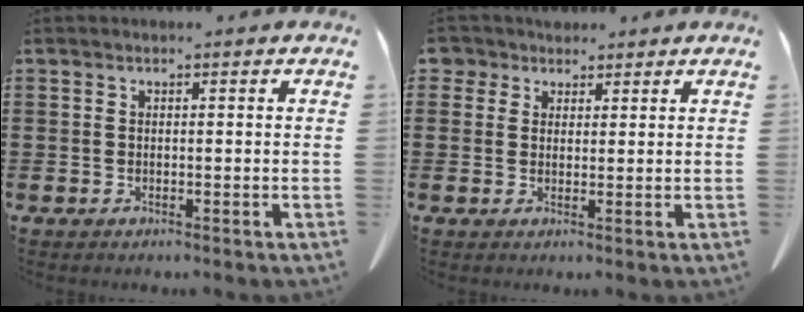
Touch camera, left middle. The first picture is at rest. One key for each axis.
{"total": 3.3, "fx": 2.3, "fy": 2.3, "fz": 0.6, "tx": -0.018, "ty": 0.009, "tz": 0.043}